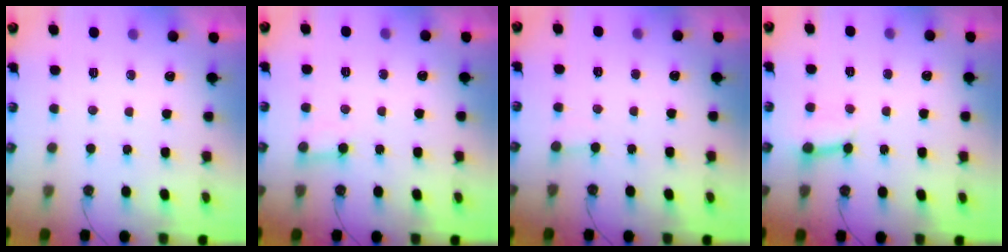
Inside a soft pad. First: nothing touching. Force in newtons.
{"total": 4.7, "press": 4.7, "slide": 0.4}
{"total": 1.7, "press": 1.7, "slide": 0.1}
{"total": 4.1, "press": 4.1, "slide": 0.5}